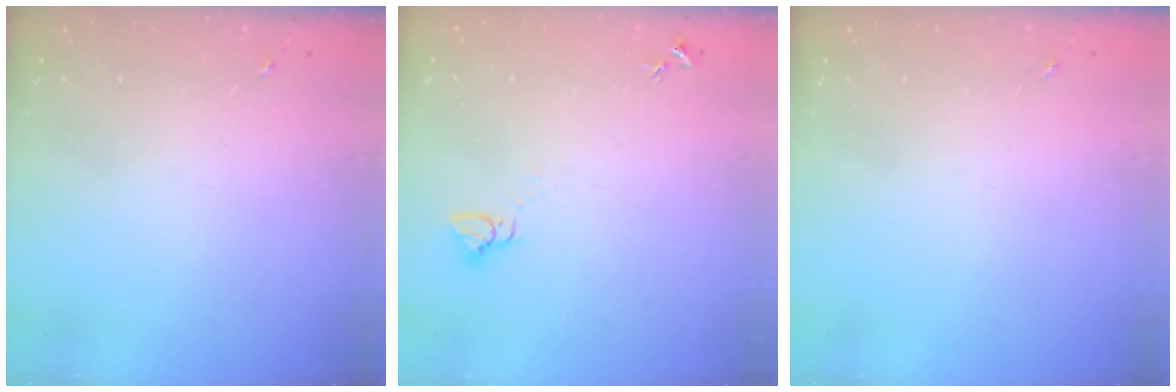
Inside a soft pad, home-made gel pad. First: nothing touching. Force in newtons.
{"total": 2.8, "press": 2.8, "slide": 0.1}
{"total": 0.0}